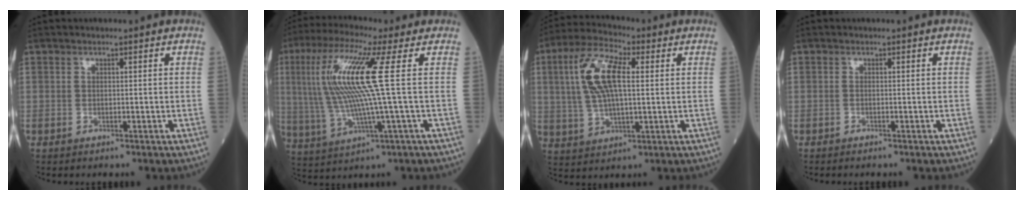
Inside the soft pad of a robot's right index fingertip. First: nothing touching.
{"total": 13.4, "force": [2.3, -0.7, 13.2], "torque": [-0.289, 0.010, 0.044]}
{"total": 11.3, "force": [2.5, 3.7, 10.4], "torque": [-0.226, 0.019, 0.051]}
{"total": 0.7, "force": [-0.6, -0.1, 0.3], "torque": [-0.005, 0.001, -0.008]}